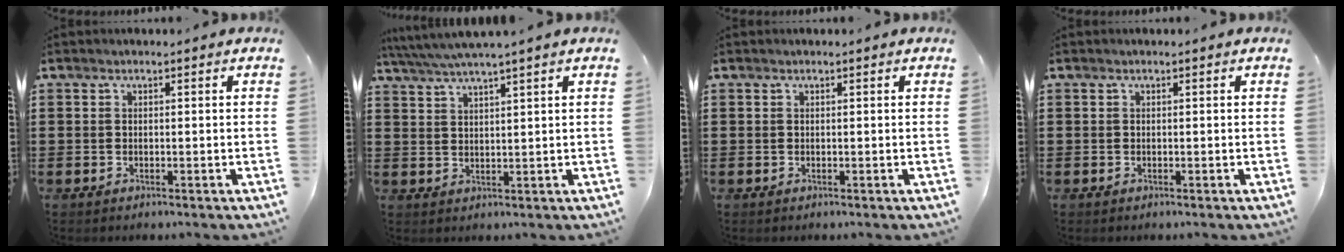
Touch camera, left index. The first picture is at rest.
{"total": 3.6, "force": [3.1, -0.8, 1.7], "torque": [-0.042, -0.011, 0.055]}
{"total": 0.0}
{"total": 0.0}